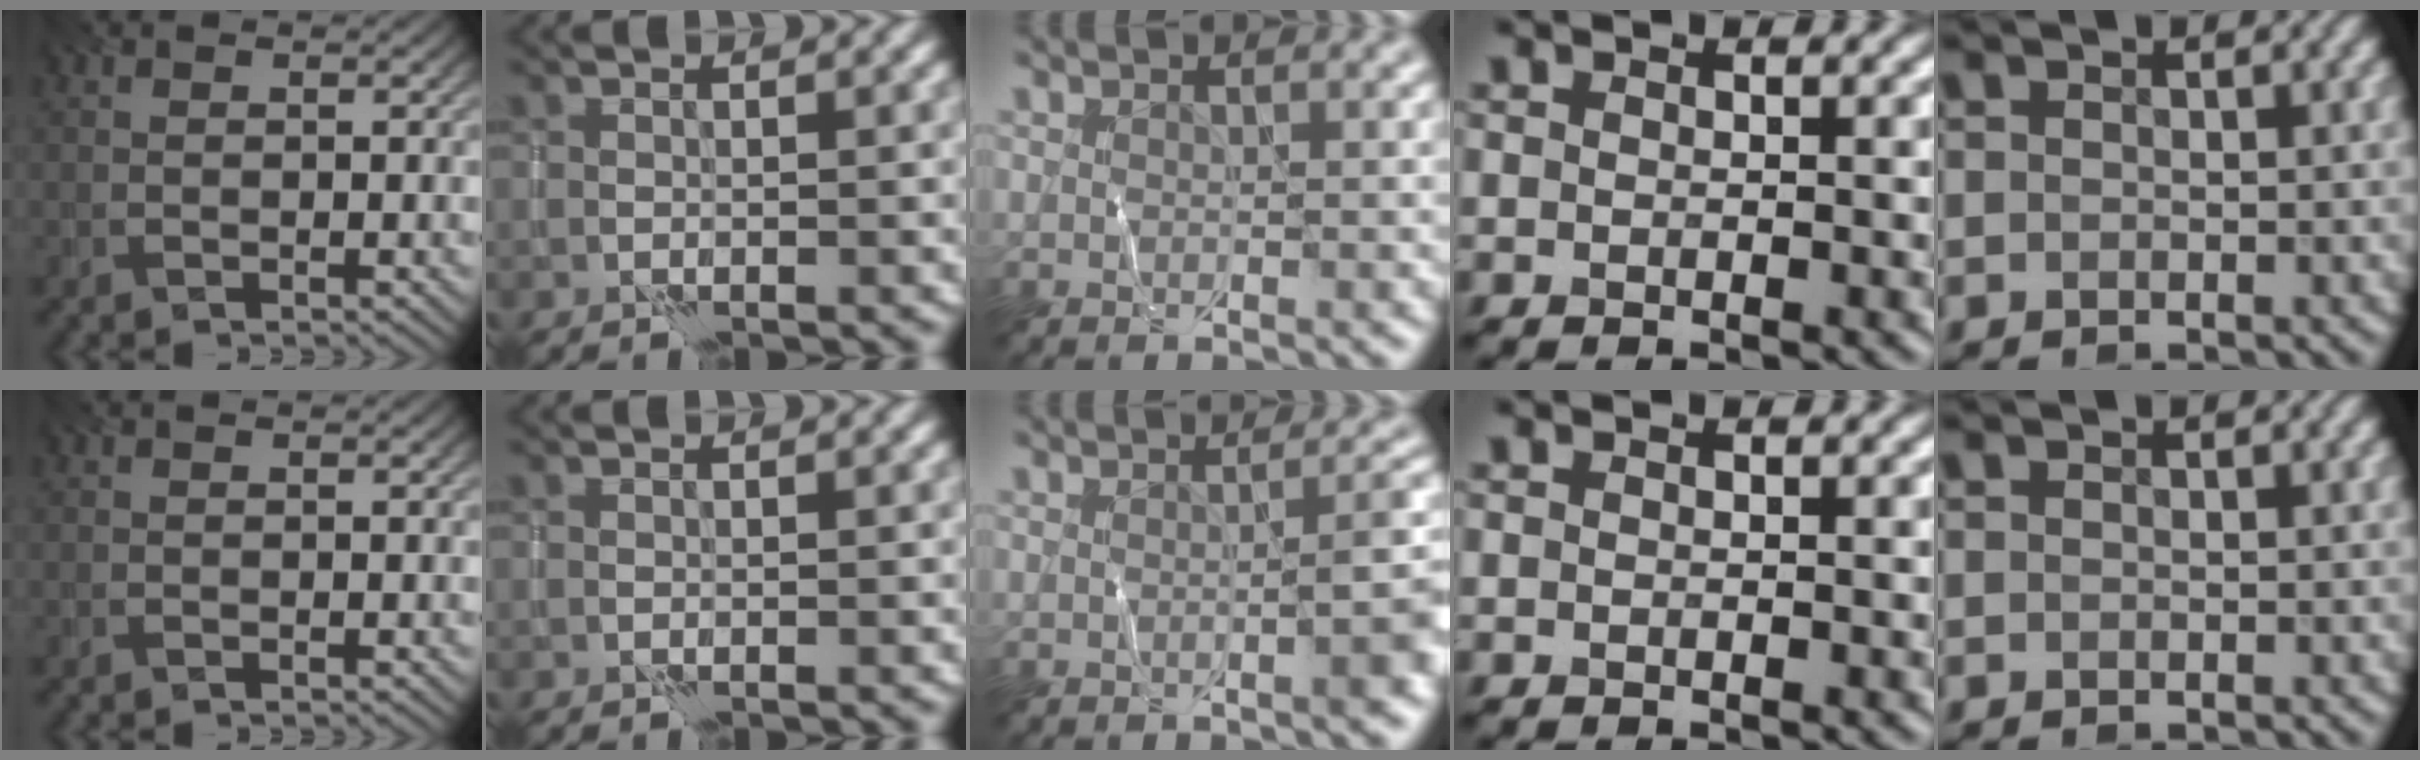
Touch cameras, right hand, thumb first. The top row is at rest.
{"middle": {"total": 4.0, "force": [-0.6, 1.0, 3.9], "torque": [-0.038, 0.010, -0.010]}}